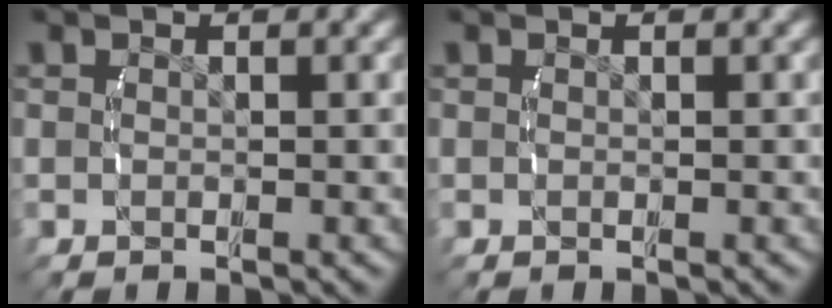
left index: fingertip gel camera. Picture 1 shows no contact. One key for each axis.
{"total": 0.0}